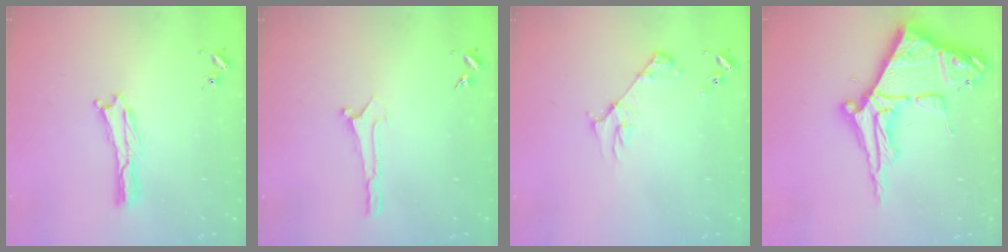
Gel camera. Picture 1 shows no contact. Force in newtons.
{"total": 0.0}
{"total": 3.8, "press": 3.7, "slide": 0.4}
{"total": 10.2, "press": 10.2, "slide": 1.1}